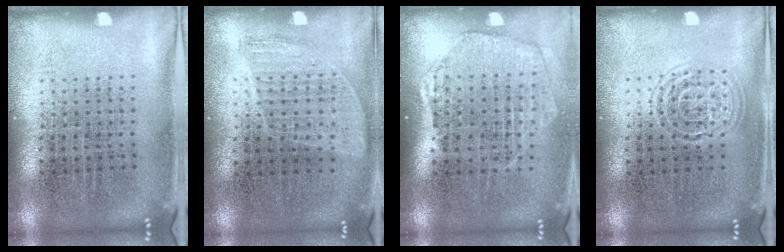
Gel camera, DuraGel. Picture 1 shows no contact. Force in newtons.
{"total": 0.9, "press": 0.8, "slide": 0.4}
{"total": 1.9, "press": 1.7, "slide": 0.8}
{"total": 1.2, "press": 1.1, "slide": 0.2}